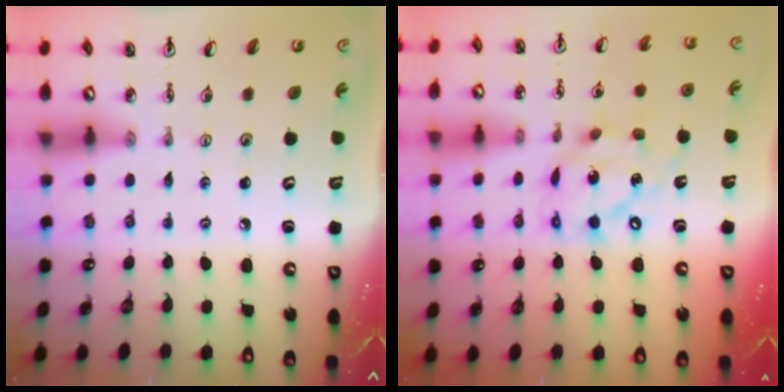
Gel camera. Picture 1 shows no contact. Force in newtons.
{"total": 16.6, "press": 16.5, "slide": 1.8}